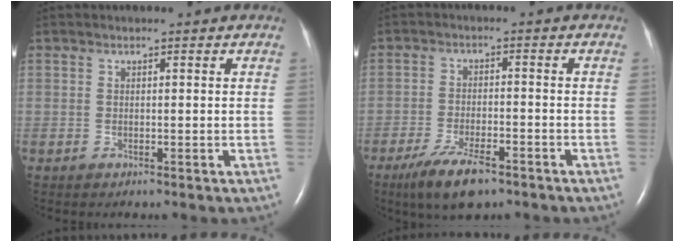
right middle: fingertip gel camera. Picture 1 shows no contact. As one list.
[{"total": 7.7, "force": [-5.2, 2.0, 5.3], "torque": [-0.103, -0.012, -0.089]}]